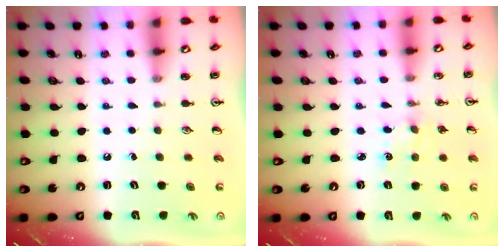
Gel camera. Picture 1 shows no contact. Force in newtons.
{"total": 2.8, "press": 2.8, "slide": 0.3}